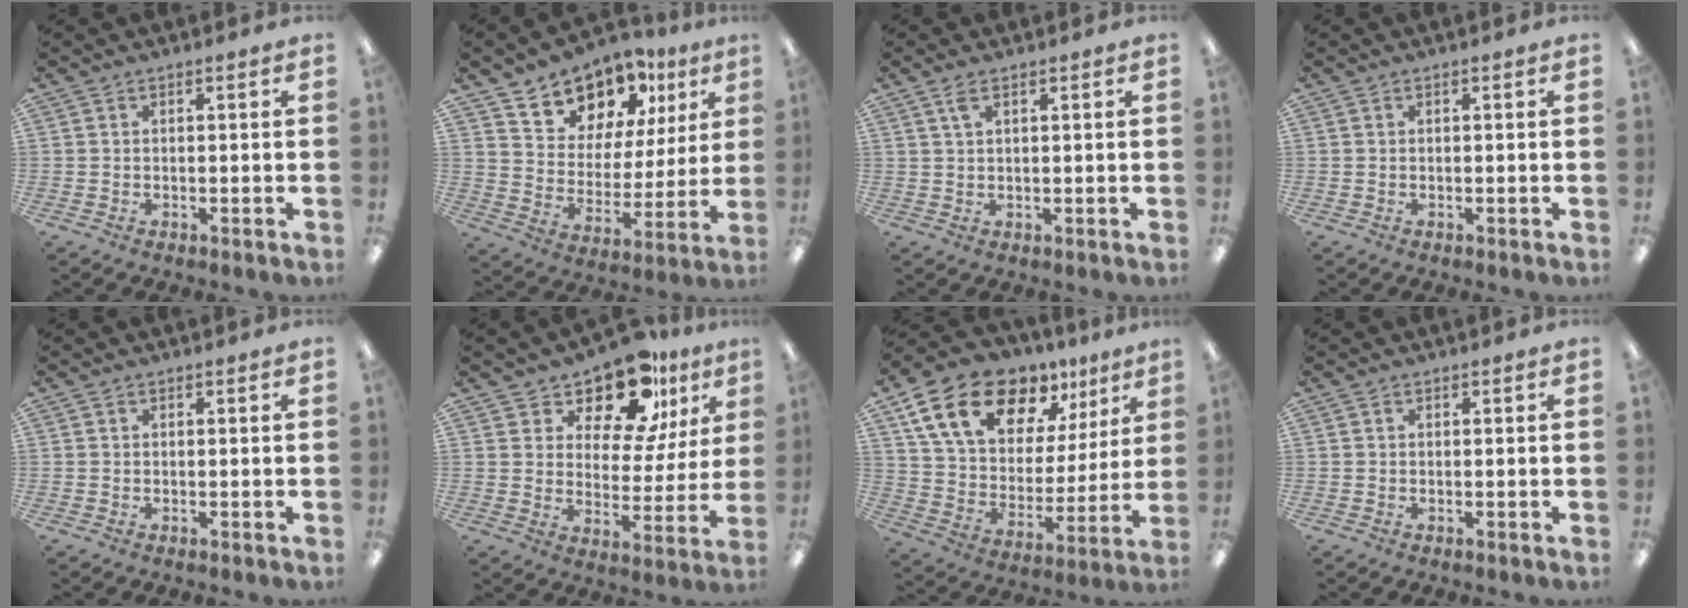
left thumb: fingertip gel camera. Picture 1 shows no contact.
{"total": 12.6, "force": [10.6, 6.5, 1.9], "torque": [-0.049, -0.092, 0.200]}
{"total": 3.0, "force": [1.7, 1.1, 2.2], "torque": [-0.051, 0.005, 0.029]}
{"total": 0.0}
{"total": 0.0}
{"total": 14.9, "force": [12.0, 6.2, 6.3], "torque": [-0.114, -0.082, 0.213]}
{"total": 19.0, "force": [12.3, 10.8, 9.7], "torque": [-0.171, -0.069, 0.223]}
{"total": 0.0}